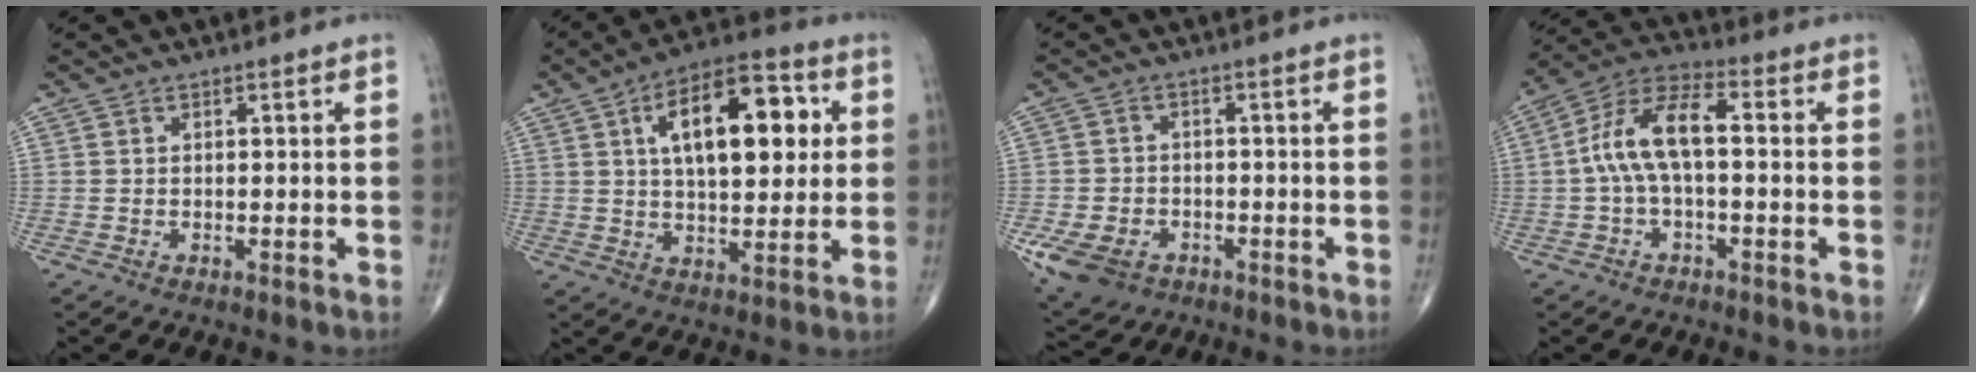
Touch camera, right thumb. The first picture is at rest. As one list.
[{"total": 17.6, "force": [4.4, 8.4, 14.9], "torque": [-0.205, 0.010, 0.065]}, {"total": 9.2, "force": [-4.2, 6.8, 4.7], "torque": [-0.092, 0.013, -0.063]}, {"total": 10.8, "force": [-0.1, 4.8, 9.6], "torque": [-0.195, 0.042, -0.009]}]